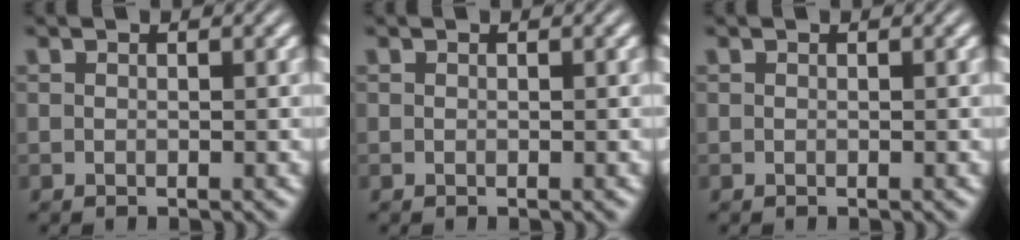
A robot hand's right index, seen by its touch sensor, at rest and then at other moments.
{"total": 0.0}
{"total": 0.0}